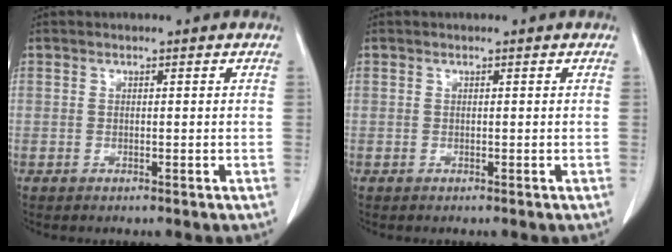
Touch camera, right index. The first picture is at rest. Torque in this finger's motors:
{"motor_torque": [0.00, 0.00, 0.00, 0.00]}